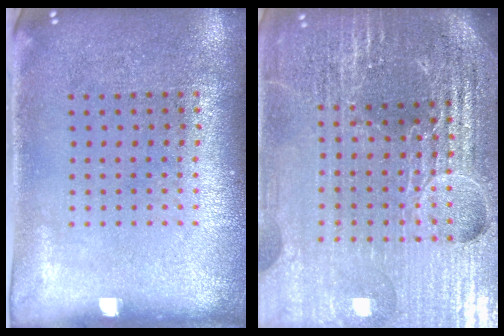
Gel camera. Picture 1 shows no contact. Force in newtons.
{"total": 6.3, "press": 5.6, "slide": 3.0}